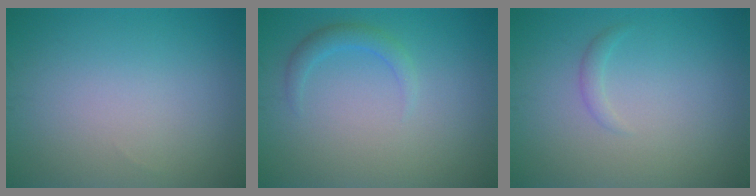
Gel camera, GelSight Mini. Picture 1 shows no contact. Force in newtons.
{"total": 1.6, "press": 1.6, "slide": 0.1}
{"total": 0.9, "press": 0.9, "slide": 0.0}